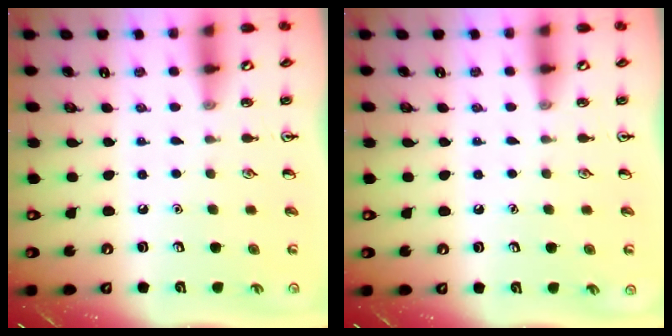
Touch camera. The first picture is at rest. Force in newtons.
{"total": 0.0}